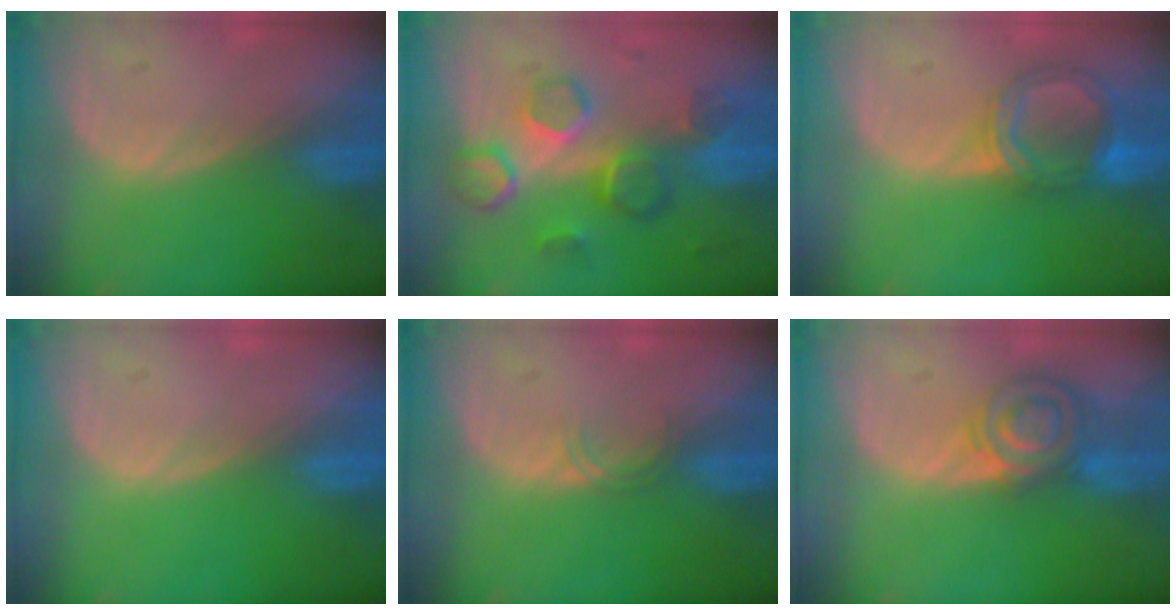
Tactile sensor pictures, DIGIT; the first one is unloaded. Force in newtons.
{"total": 8.8, "press": 7.9, "slide": 3.7}
{"total": 6.3, "press": 5.8, "slide": 2.4}
{"total": 0.0}
{"total": 1.4, "press": 1.4, "slide": 0.2}
{"total": 7.3, "press": 6.1, "slide": 4.0}